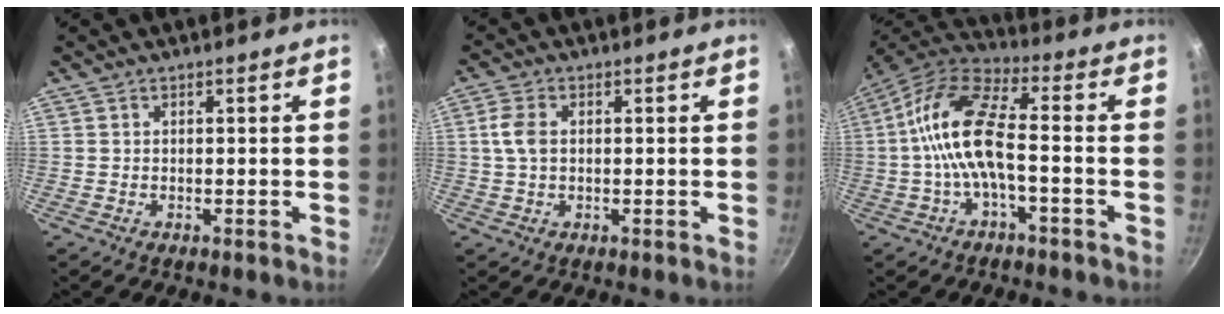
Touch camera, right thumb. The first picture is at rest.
{"total": 4.2, "force": [0.5, 2.7, 3.2], "torque": [-0.068, 0.007, 0.006]}
{"total": 13.3, "force": [-2.1, 5.3, 12.0], "torque": [-0.242, 0.042, -0.056]}